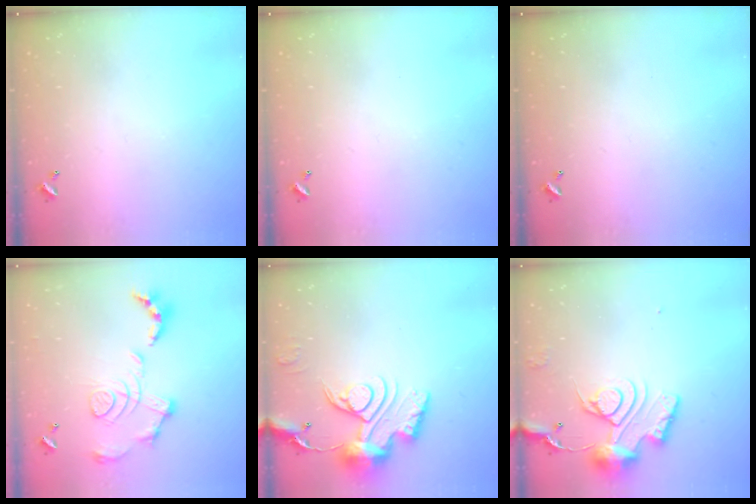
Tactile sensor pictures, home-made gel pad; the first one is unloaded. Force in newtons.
{"total": 0.0}
{"total": 0.0}
{"total": 1.7, "press": 1.1, "slide": 1.3}
{"total": 15.5, "press": 15.4, "slide": 1.7}
{"total": 13.9, "press": 13.8, "slide": 1.6}